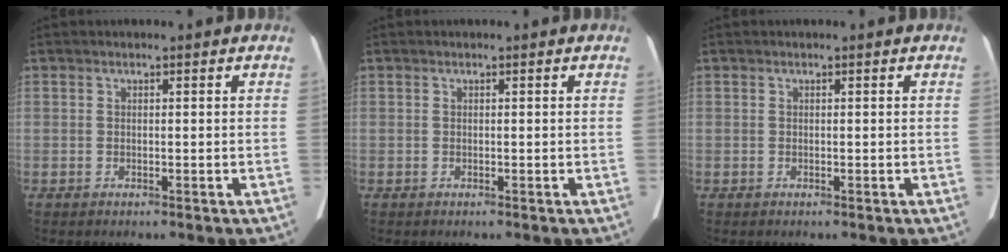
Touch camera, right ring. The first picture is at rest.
{"total": 0.0}
{"total": 0.0}